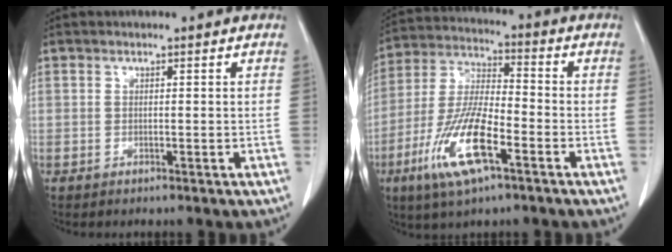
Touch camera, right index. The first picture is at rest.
{"total": 13.5, "force": [-6.1, 3.2, 11.6], "torque": [-0.241, -0.012, -0.115]}